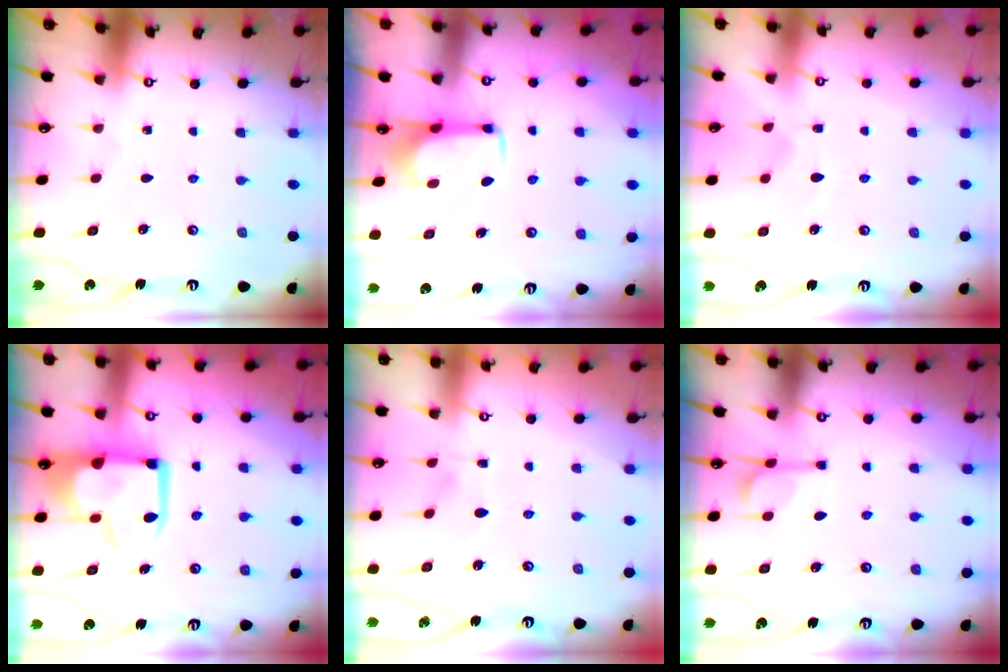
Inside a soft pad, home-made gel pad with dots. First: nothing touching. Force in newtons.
{"total": 1.7, "press": 1.6, "slide": 0.5}
{"total": 4.0, "press": 3.8, "slide": 1.4}
{"total": 9.5, "press": 9.4, "slide": 1.6}
{"total": 1.6, "press": 1.3, "slide": 0.9}
{"total": 5.2, "press": 5.1, "slide": 0.7}